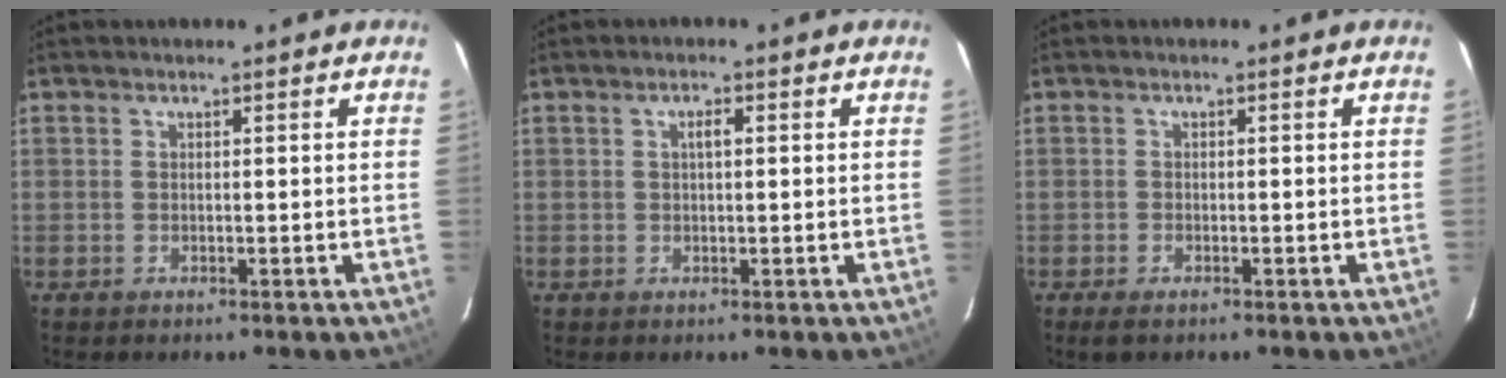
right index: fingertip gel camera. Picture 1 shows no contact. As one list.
[{"total": 1.5, "force": [0.3, 0.6, 1.4], "torque": [-0.025, 0.005, 0.004]}, {"total": 1.9, "force": [-1.3, 0.8, 1.2], "torque": [-0.023, -0.005, -0.025]}]